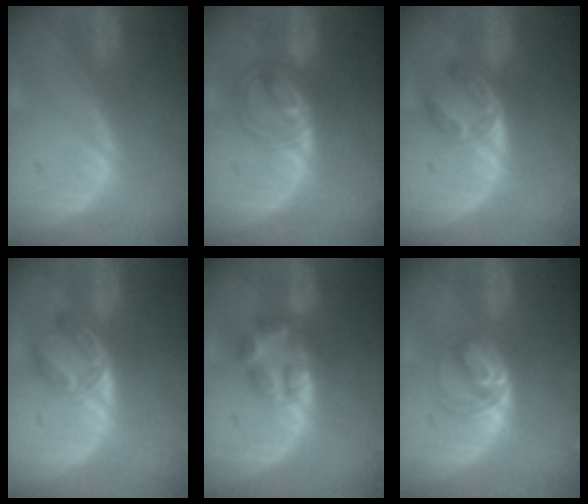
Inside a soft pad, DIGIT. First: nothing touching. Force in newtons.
{"total": 5.8, "press": 5.7, "slide": 0.5}
{"total": 5.7, "press": 4.7, "slide": 3.2}
{"total": 5.7, "press": 4.7, "slide": 3.2}
{"total": 5.8, "press": 5.6, "slide": 1.6}
{"total": 5.0, "press": 4.9, "slide": 1.0}